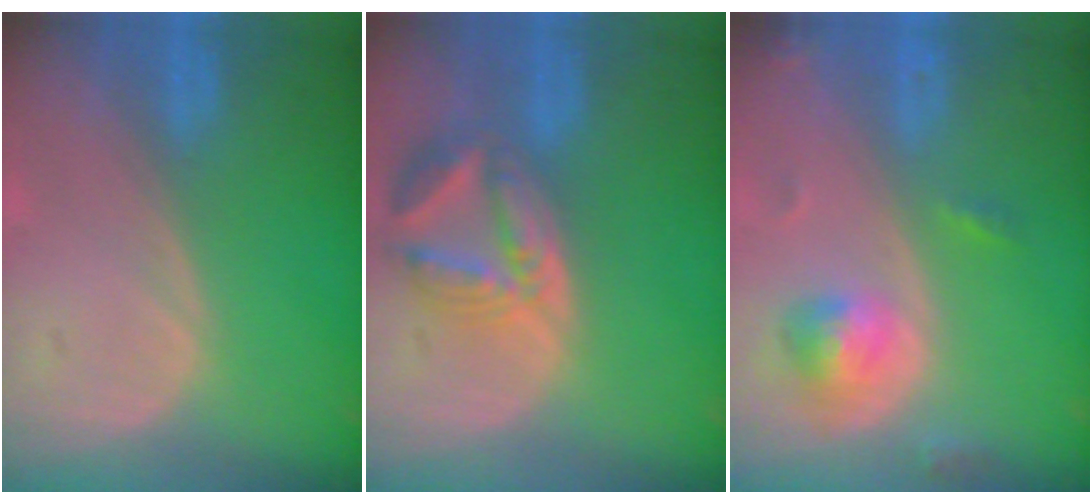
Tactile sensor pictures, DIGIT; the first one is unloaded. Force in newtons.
{"total": 8.2, "press": 7.3, "slide": 3.8}
{"total": 5.0, "press": 4.9, "slide": 1.0}